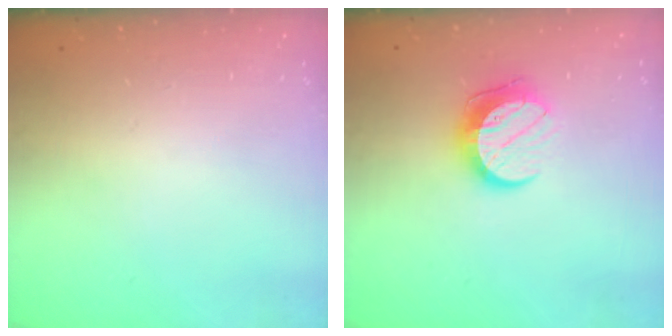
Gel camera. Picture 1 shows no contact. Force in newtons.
{"total": 10.3, "press": 10.2, "slide": 0.4}